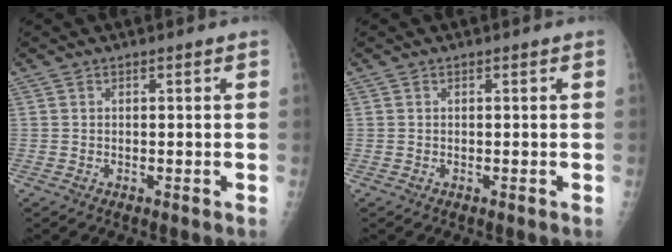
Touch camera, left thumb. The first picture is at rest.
{"total": 0.0}